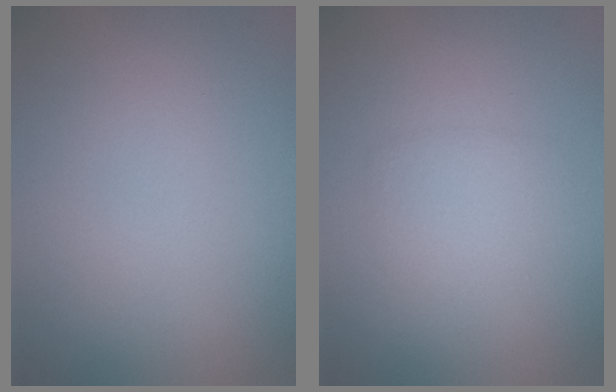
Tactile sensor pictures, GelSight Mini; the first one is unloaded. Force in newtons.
{"total": 2.0, "press": 2.0, "slide": 0.1}